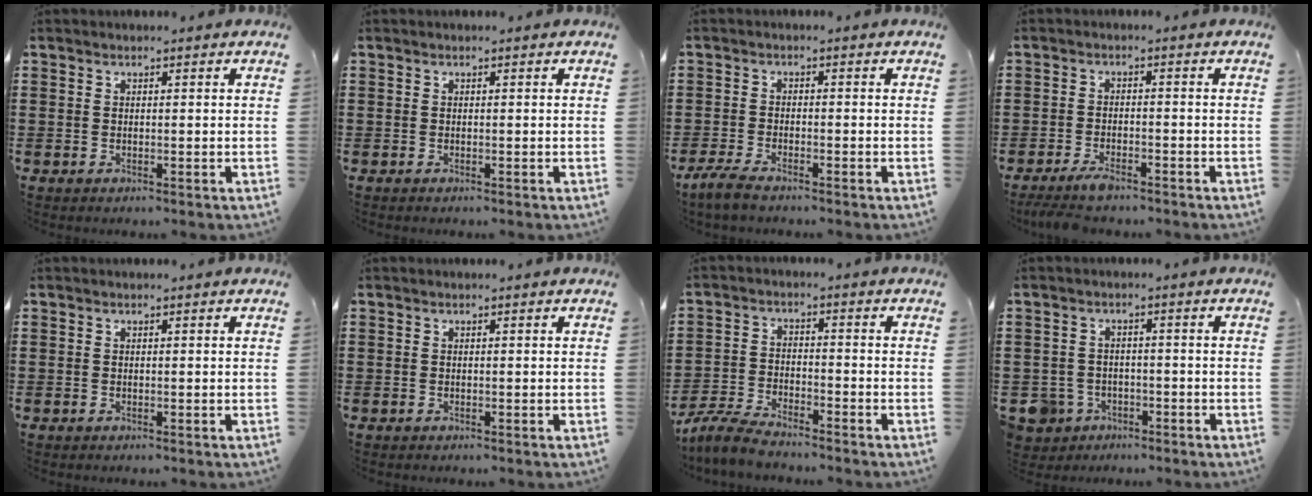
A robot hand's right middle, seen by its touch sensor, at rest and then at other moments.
{"total": 0.0}
{"total": 2.8, "force": [-2.3, 0.4, 1.5], "torque": [-0.041, 0.000, -0.050]}
{"total": 3.1, "force": [-2.7, 0.7, 1.4], "torque": [-0.039, -0.002, -0.057]}
{"total": 0.0}
{"total": 0.0}
{"total": 5.2, "force": [-4.9, 0.6, 1.7], "torque": [-0.048, -0.002, -0.101]}
{"total": 3.3, "force": [-2.4, 2.2, 0.9], "torque": [-0.052, -0.009, -0.056]}